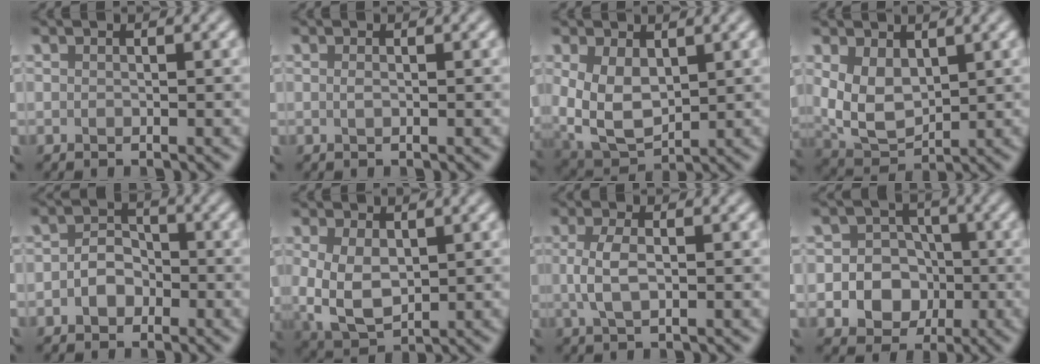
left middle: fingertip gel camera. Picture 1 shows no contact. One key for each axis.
{"total": 0.5, "fx": 0.0, "fy": 0.2, "fz": 0.5, "tx": -0.010, "ty": 0.002, "tz": 0.001}
{"total": 5.9, "fx": 0.8, "fy": 3.8, "fz": 4.4, "tx": -0.108, "ty": -0.008, "tz": 0.022}
{"total": 4.8, "fx": 1.2, "fy": 3.0, "fz": 3.5, "tx": -0.082, "ty": -0.003, "tz": 0.030}
{"total": 2.7, "fx": -0.9, "fy": 2.1, "fz": 1.4, "tx": -0.023, "ty": 0.002, "tz": -0.022}
{"total": 4.8, "fx": 0.3, "fy": 3.0, "fz": 3.8, "tx": -0.092, "ty": -0.007, "tz": 0.013}
{"total": 2.6, "fx": 0.1, "fy": 1.0, "fz": 2.4, "tx": -0.057, "ty": -0.001, "tz": 0.001}
{"total": 6.8, "fx": -1.4, "fy": 6.1, "fz": 2.5, "tx": -0.022, "ty": 0.012, "tz": -0.045}